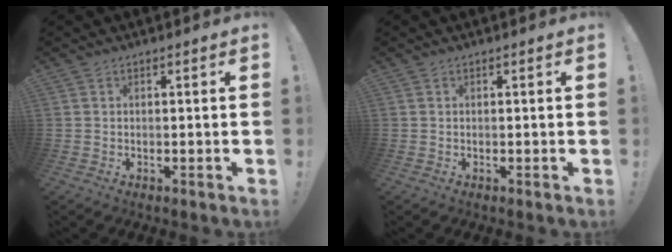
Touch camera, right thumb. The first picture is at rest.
{"total": 0.0}